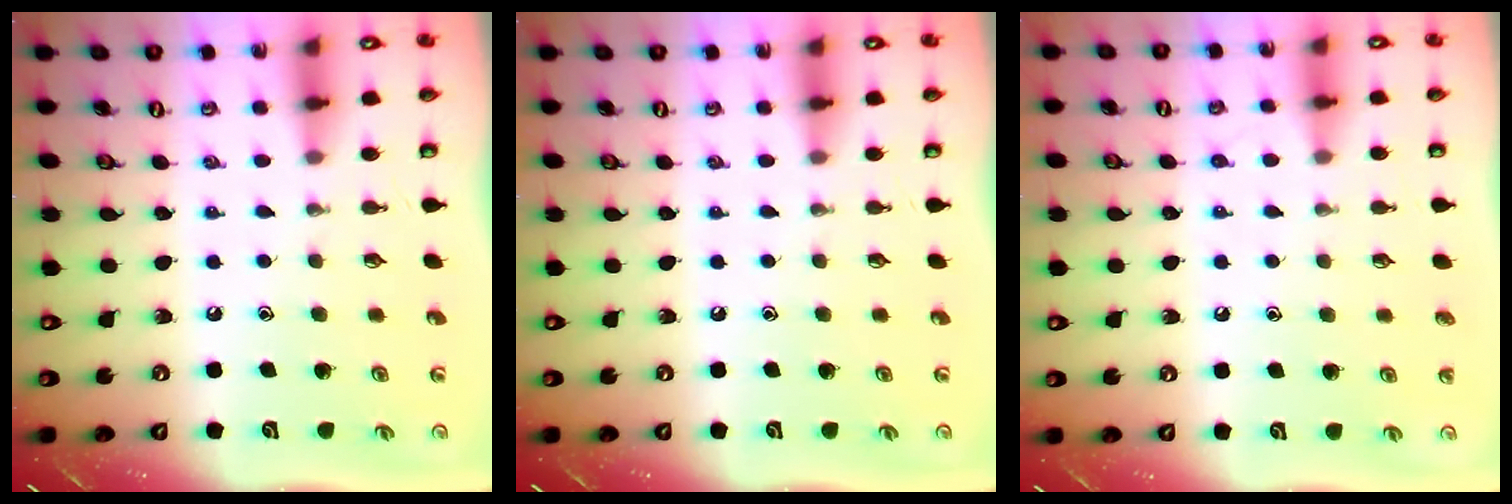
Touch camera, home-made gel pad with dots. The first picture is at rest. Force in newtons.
{"total": 0.0}
{"total": 4.1, "press": 4.1, "slide": 0.4}